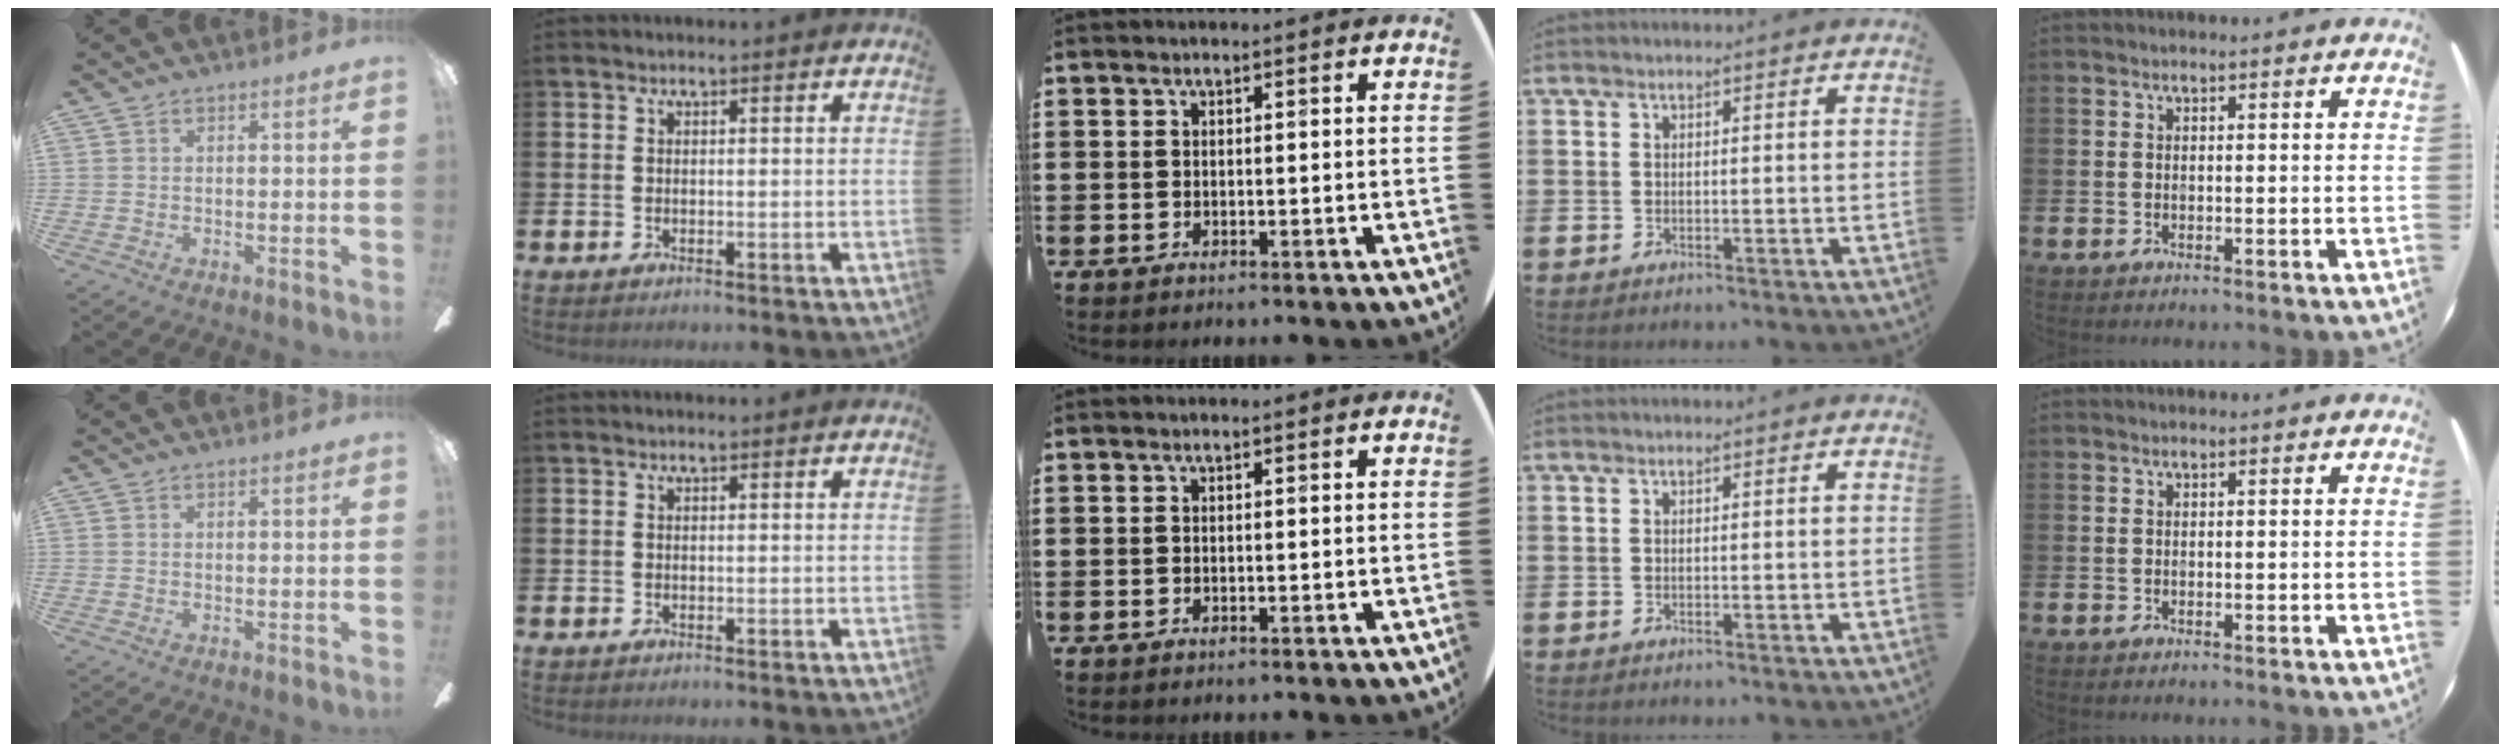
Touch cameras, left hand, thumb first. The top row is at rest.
{}